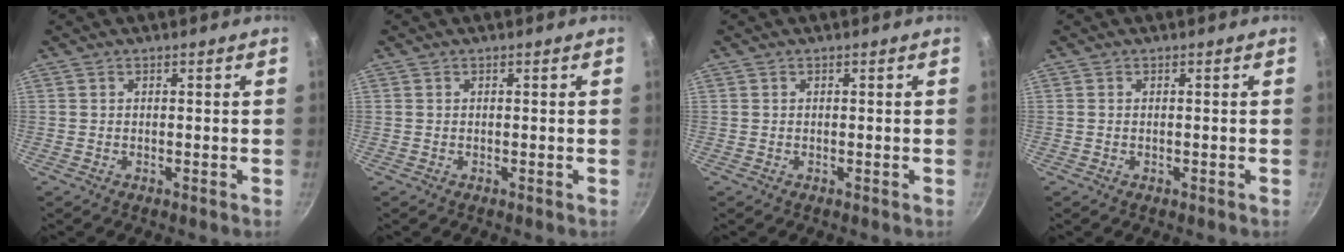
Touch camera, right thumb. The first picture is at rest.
{"total": 0.0}
{"total": 0.0}
{"total": 0.0}